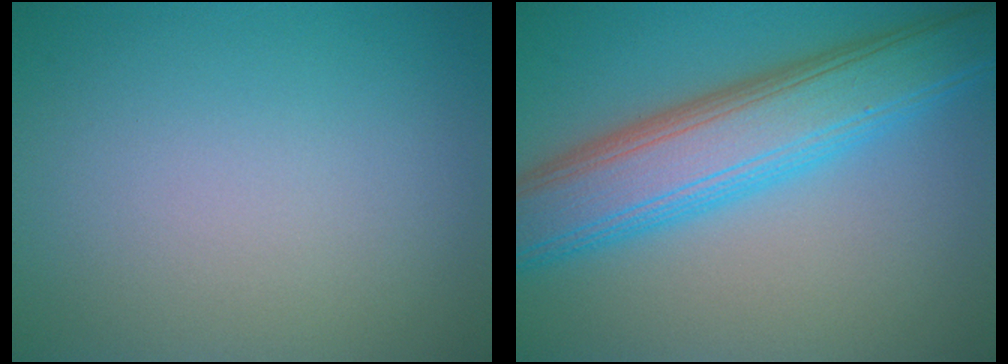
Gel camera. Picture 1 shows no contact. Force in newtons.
{"total": 8.9, "press": 8.9, "slide": 0.3}